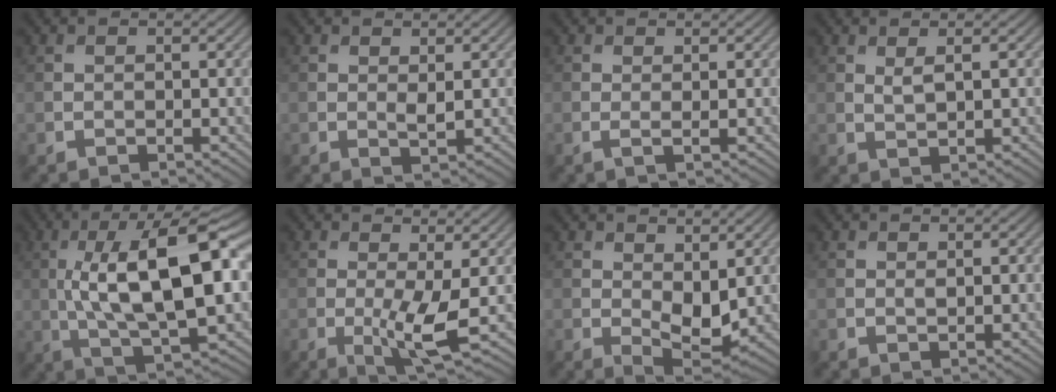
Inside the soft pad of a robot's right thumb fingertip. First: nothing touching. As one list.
[{"total": 1.2, "force": [0.5, 0.4, 1.1], "torque": [-0.023, -0.006, 0.010]}, {"total": 0.9, "force": [0.2, 0.1, 0.9], "torque": [-0.022, -0.002, 0.001]}, {"total": 1.7, "force": [0.8, 0.3, 1.4], "torque": [-0.033, -0.002, 0.019]}, {"total": 16.3, "force": [1.2, 5.5, 15.3], "torque": [-0.262, 0.009, 0.018]}, {"total": 5.0, "force": [-0.5, 0.9, 4.9], "torque": [-0.097, -0.009, -0.008]}, {"total": 5.4, "force": [0.7, 2.9, 4.6], "torque": [-0.086, -0.010, 0.019]}, {"total": 0.5, "force": [0.2, 0.1, 0.5], "torque": [-0.008, -0.002, 0.004]}]